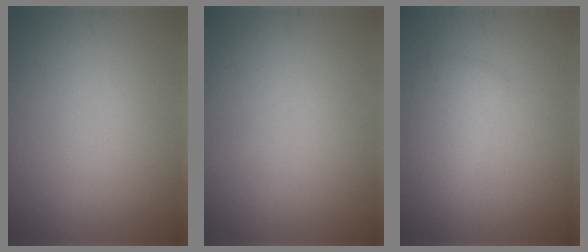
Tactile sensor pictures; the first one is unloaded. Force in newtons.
{"total": 0.0}
{"total": 2.6, "press": 2.6, "slide": 0.1}